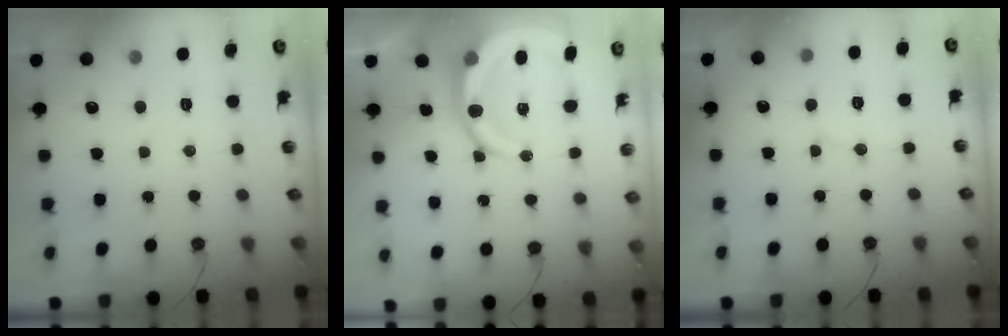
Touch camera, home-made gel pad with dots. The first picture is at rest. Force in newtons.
{"total": 12.6, "press": 12.3, "slide": 2.5}
{"total": 3.5, "press": 3.5, "slide": 0.4}